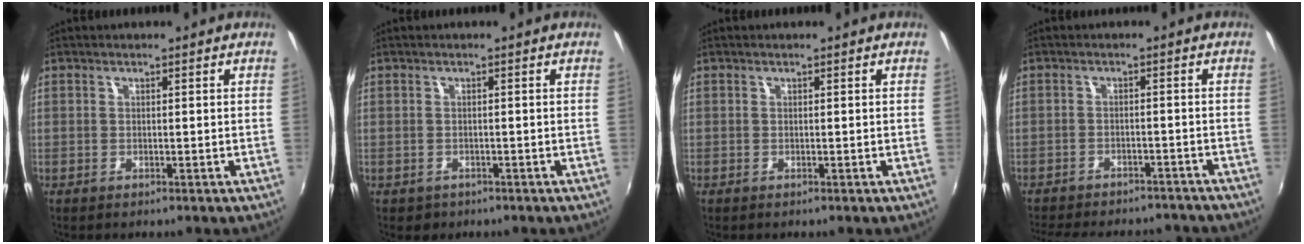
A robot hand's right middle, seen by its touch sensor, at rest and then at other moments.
{"total": 1.6, "force": [-0.8, 1.4, 0.4], "torque": [-0.011, -0.002, -0.008]}
{"total": 0.0}
{"total": 16.1, "force": [-13.9, 5.3, 6.2], "torque": [-0.137, -0.003, -0.183]}